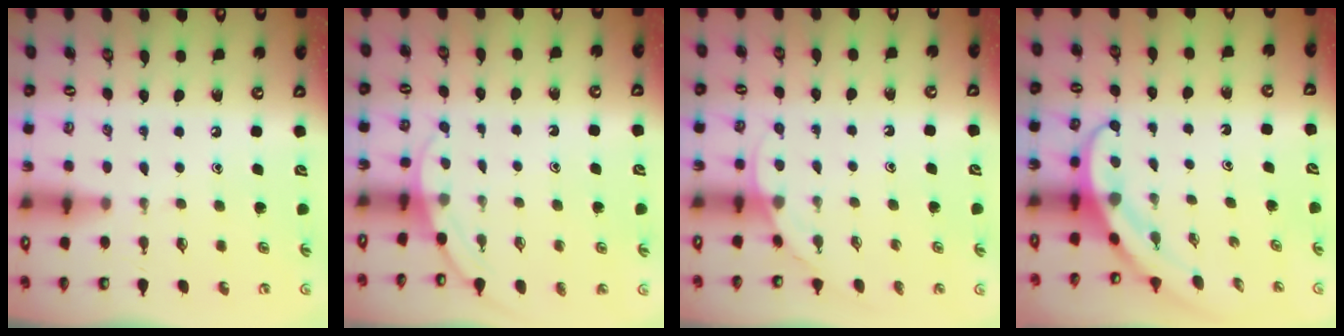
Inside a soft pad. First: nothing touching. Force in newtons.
{"total": 3.9, "press": 3.9, "slide": 0.3}
{"total": 4.0, "press": 4.0, "slide": 0.3}
{"total": 3.8, "press": 3.8, "slide": 0.3}